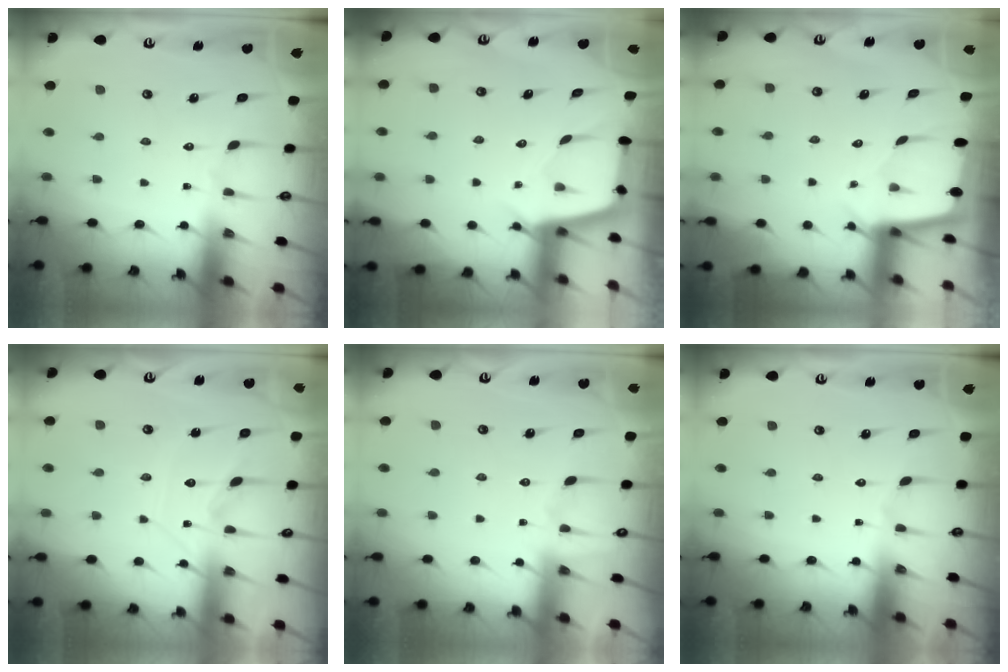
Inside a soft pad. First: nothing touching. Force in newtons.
{"total": 2.8, "press": 2.7, "slide": 0.4}
{"total": 2.1, "press": 2.1, "slide": 0.3}
{"total": 9.8, "press": 9.8, "slide": 0.4}
{"total": 3.8, "press": 3.8, "slide": 0.5}
{"total": 0.0}